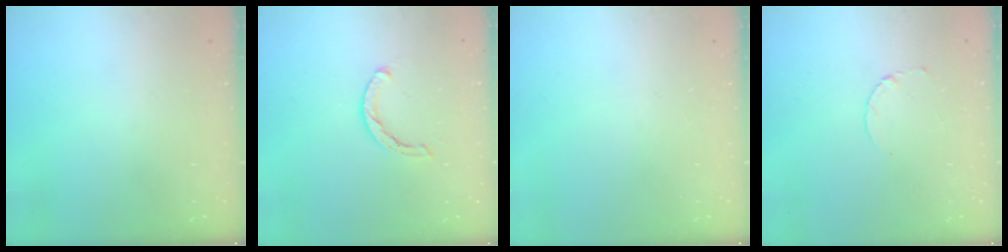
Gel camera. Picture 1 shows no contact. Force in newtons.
{"total": 3.3, "press": 3.3, "slide": 0.3}
{"total": 0.0}
{"total": 2.6, "press": 2.6, "slide": 0.3}